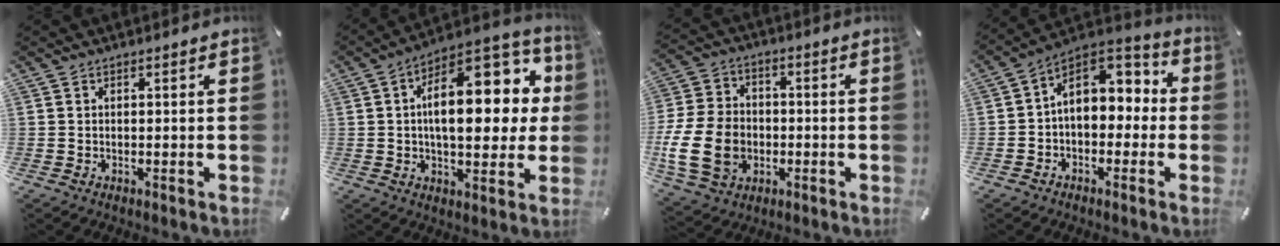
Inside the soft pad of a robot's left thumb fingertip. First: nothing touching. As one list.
[{"total": 20.9, "force": [4.8, 10.7, 17.3], "torque": [-0.244, -0.027, 0.074]}, {"total": 17.3, "force": [-4.0, 13.4, 10.2], "torque": [-0.216, 0.025, -0.070]}, {"total": 9.5, "force": [1.6, 7.6, 5.4], "torque": [-0.077, -0.006, 0.030]}]